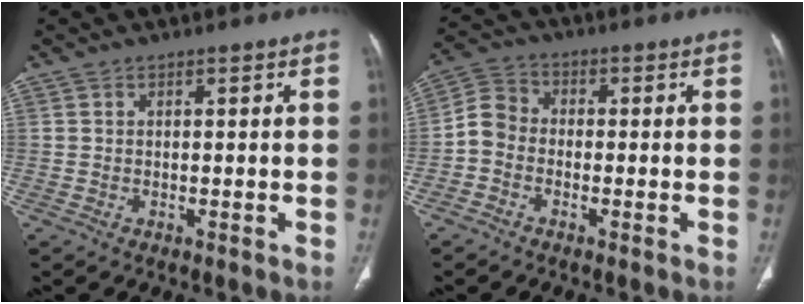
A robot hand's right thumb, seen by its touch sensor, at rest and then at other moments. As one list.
[{"total": 5.1, "force": [-1.5, 4.2, 2.6], "torque": [-0.039, 0.020, -0.047]}]